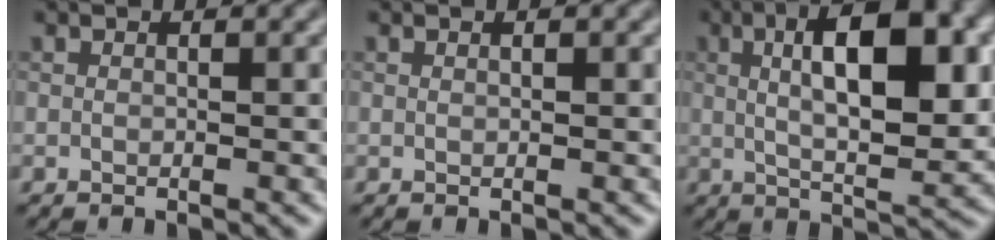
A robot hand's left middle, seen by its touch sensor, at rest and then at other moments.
{"total": 0.0}
{"total": 10.2, "force": [1.5, 3.3, 9.5], "torque": [-0.137, 0.009, 0.027]}